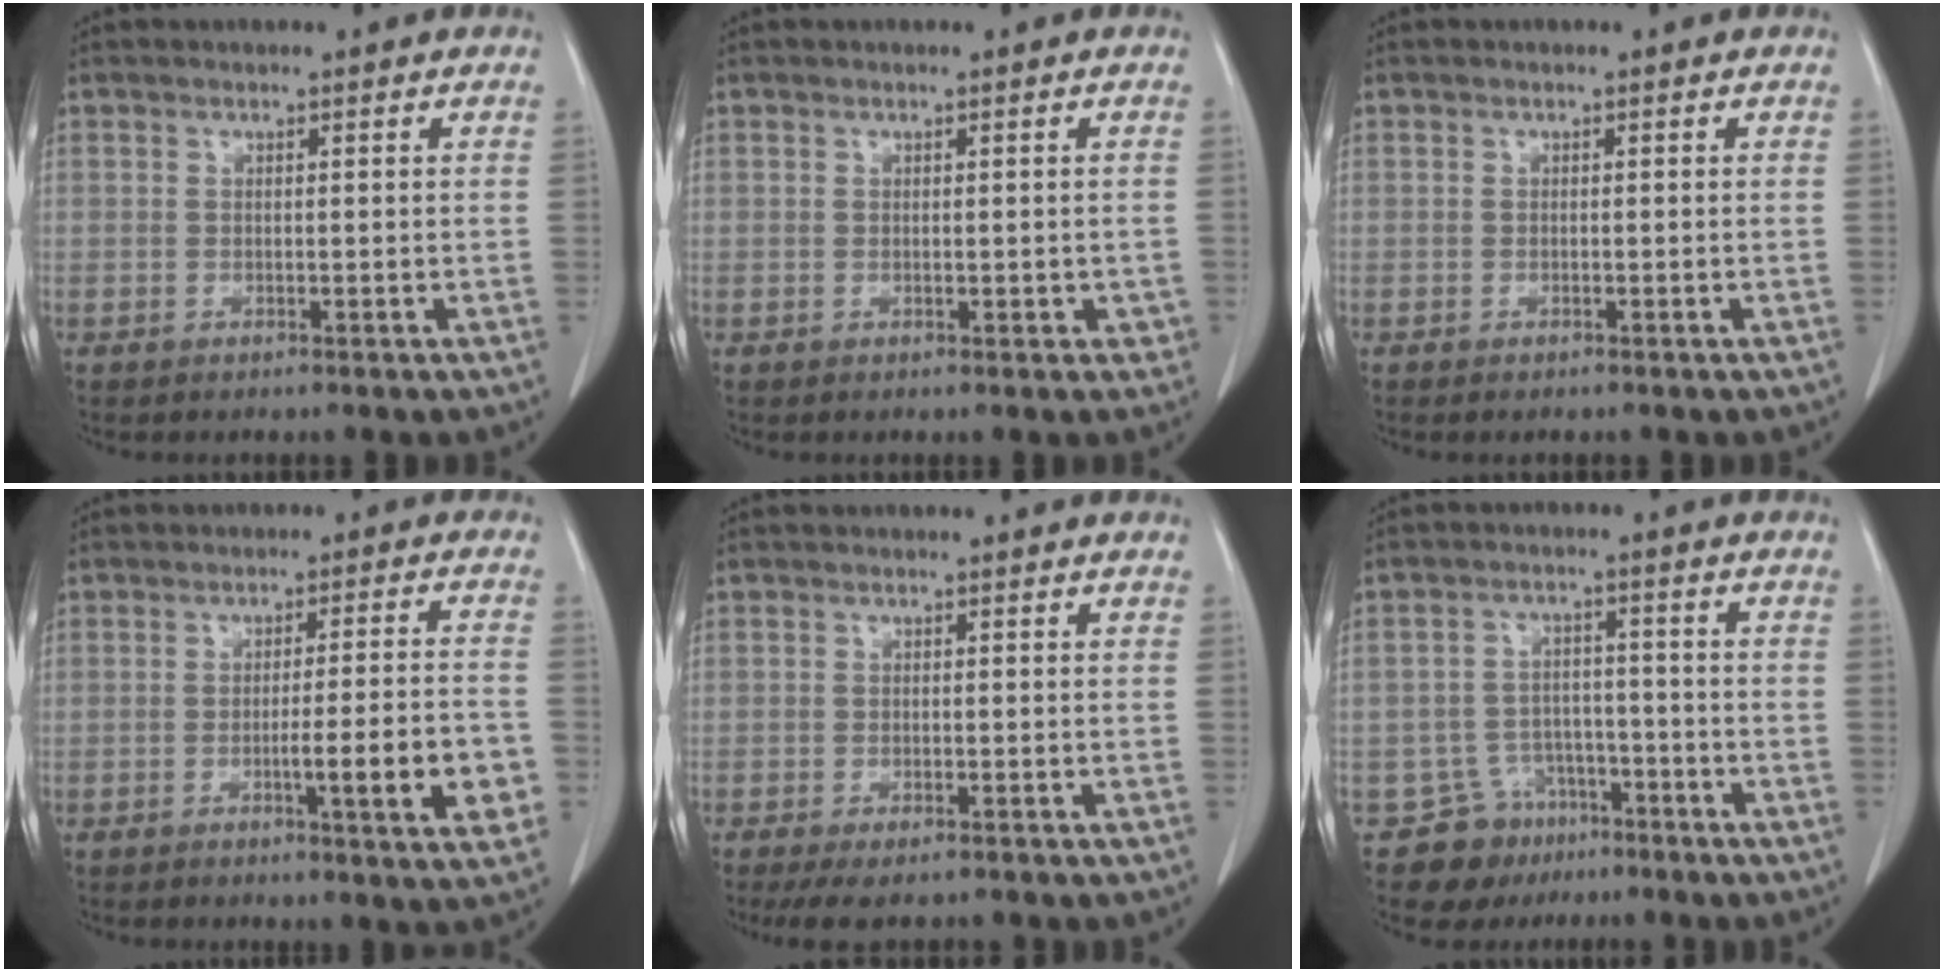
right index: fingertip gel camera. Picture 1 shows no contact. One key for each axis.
{"total": 1.6, "fx": -0.2, "fy": 1.0, "fz": 1.2, "tx": -0.010, "ty": 0.003, "tz": 0.000}
{"total": 0.6, "fx": -0.5, "fy": 0.0, "fz": 0.2, "tx": -0.009, "ty": -0.001, "tz": -0.007}
{"total": 9.9, "fx": -3.2, "fy": 0.3, "fz": 9.4, "tx": -0.124, "ty": -0.003, "tz": -0.043}
{"total": 5.5, "fx": -4.5, "fy": 1.4, "fz": 2.8, "tx": -0.040, "ty": -0.009, "tz": -0.069}
{"total": 7.0, "fx": -4.7, "fy": 5.1, "fz": 0.2, "tx": 0.002, "ty": 0.020, "tz": -0.071}